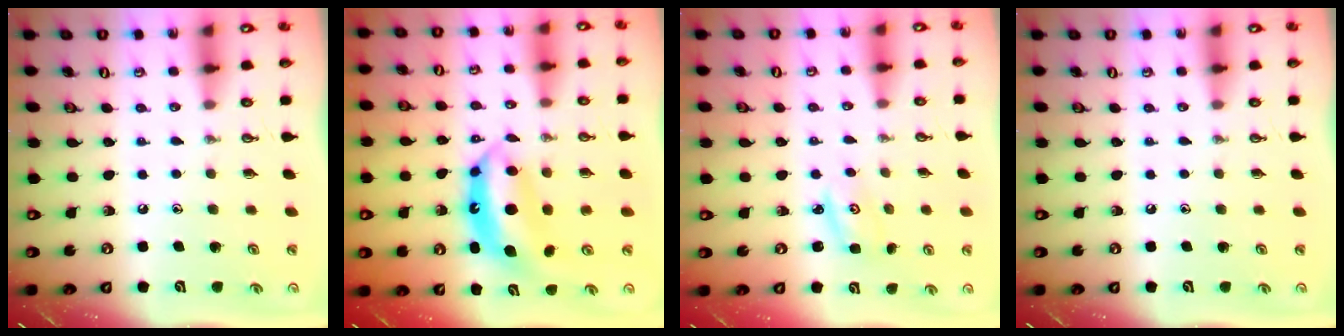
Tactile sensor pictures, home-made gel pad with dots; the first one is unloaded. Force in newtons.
{"total": 7.8, "press": 7.7, "slide": 0.6}
{"total": 2.1, "press": 2.1, "slide": 0.2}
{"total": 0.0}